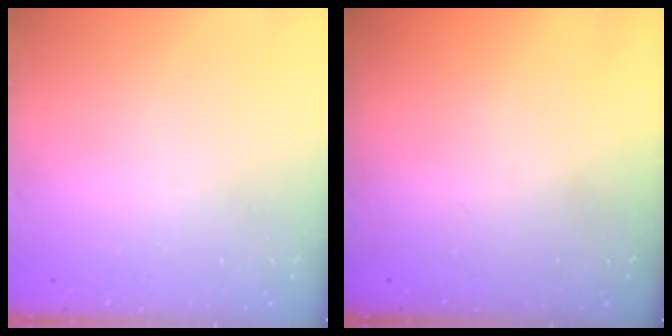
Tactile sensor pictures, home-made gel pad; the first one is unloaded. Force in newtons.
{"total": 0.0}